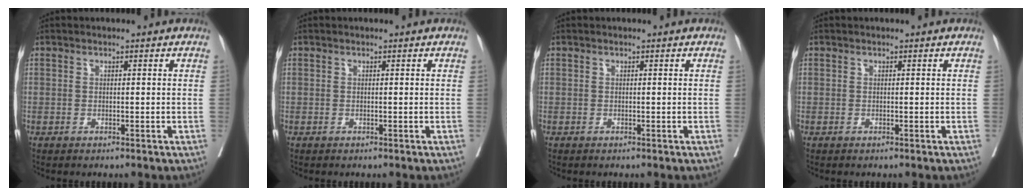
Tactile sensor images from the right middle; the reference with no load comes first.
{"total": 0.0}
{"total": 0.0}
{"total": 0.0}